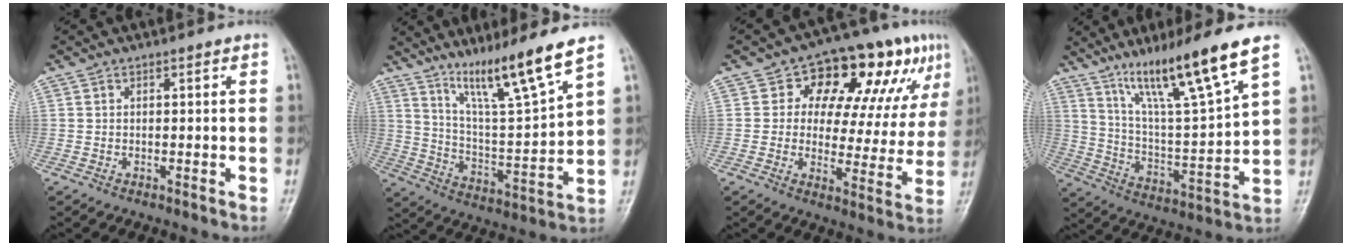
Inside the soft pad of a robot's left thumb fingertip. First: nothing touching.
{"total": 14.3, "force": [10.3, 0.1, 10.0], "torque": [-0.166, -0.068, 0.188]}
{"total": 18.0, "force": [7.8, 9.7, 13.1], "torque": [-0.117, -0.002, 0.105]}
{"total": 17.5, "force": [11.5, 1.0, 13.1], "torque": [-0.217, -0.060, 0.206]}